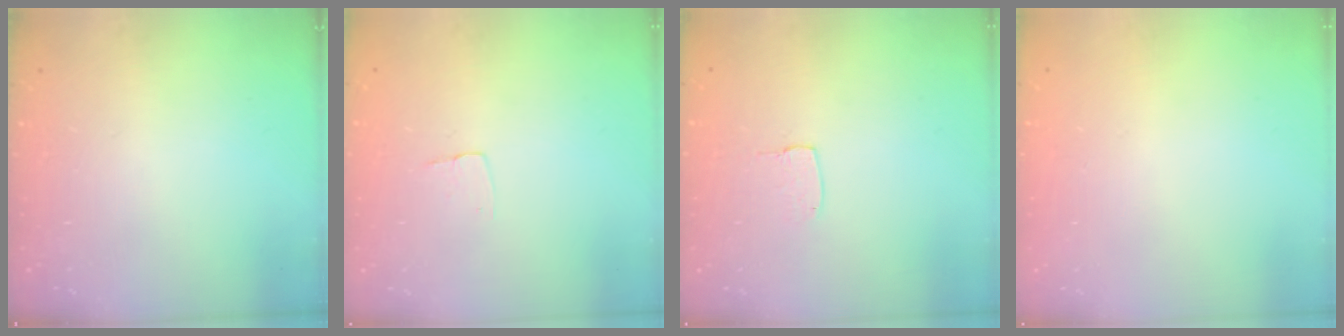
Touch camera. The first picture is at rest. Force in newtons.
{"total": 3.4, "press": 3.4, "slide": 0.2}
{"total": 3.3, "press": 3.3, "slide": 0.1}
{"total": 0.0}